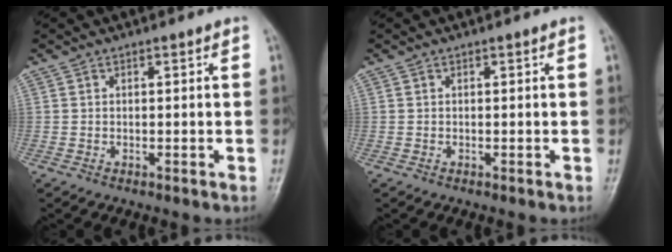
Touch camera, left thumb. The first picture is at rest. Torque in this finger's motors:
{"motor_torque": [0.00, 0.00, -0.08, -0.08, 0.00]}